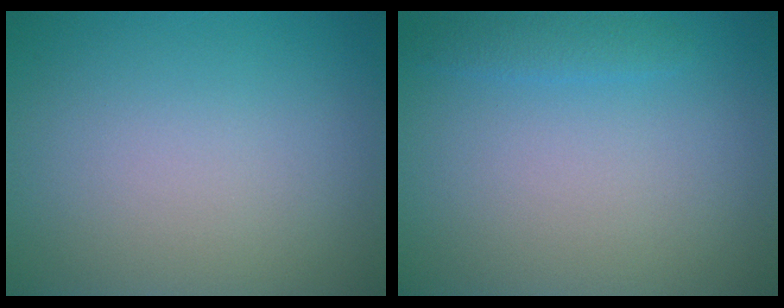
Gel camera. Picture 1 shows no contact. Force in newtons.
{"total": 1.2, "press": 1.2, "slide": 0.1}